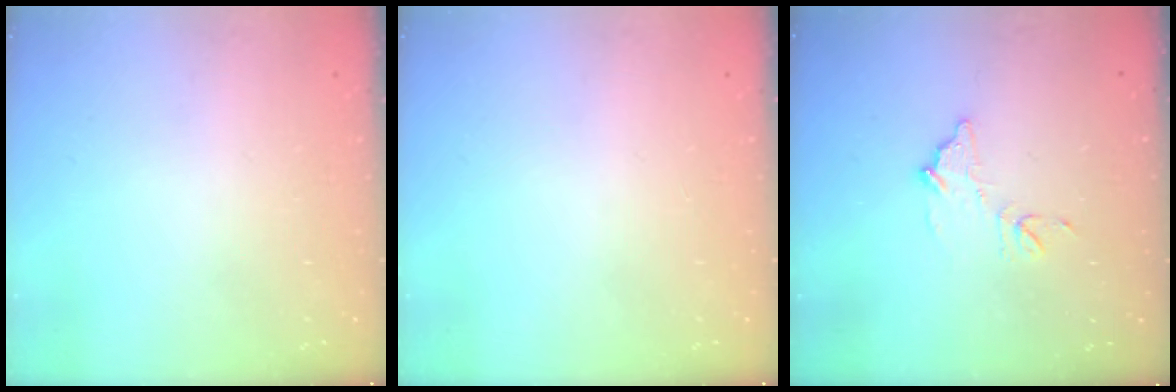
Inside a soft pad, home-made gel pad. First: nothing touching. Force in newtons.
{"total": 0.0}
{"total": 9.4, "press": 9.4, "slide": 0.5}